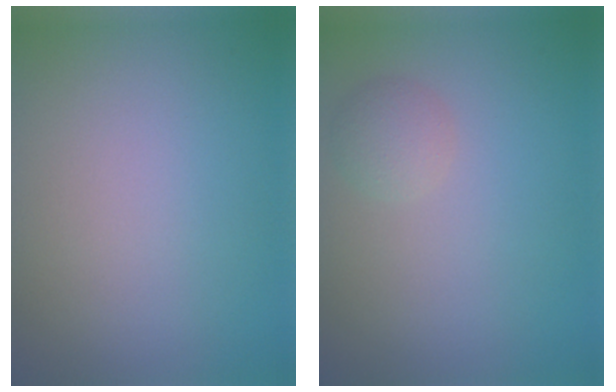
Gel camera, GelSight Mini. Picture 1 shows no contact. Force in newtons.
{"total": 1.6, "press": 1.6, "slide": 0.1}